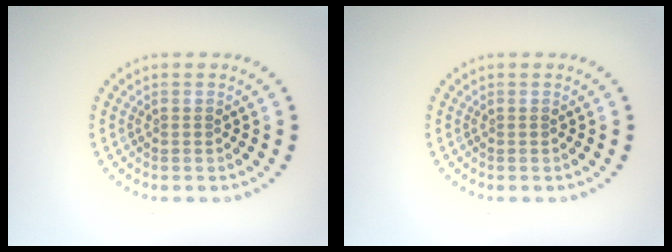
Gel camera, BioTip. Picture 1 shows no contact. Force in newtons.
{"total": 0.0}